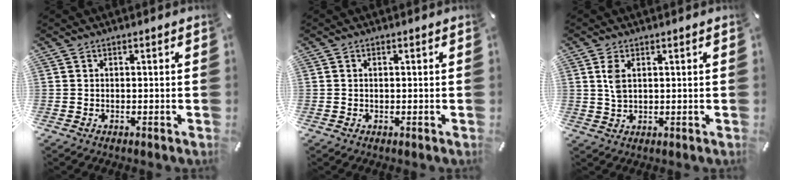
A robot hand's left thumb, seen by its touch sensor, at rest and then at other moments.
{"total": 0.7, "force": [0.0, 0.4, 0.6], "torque": [-0.013, 0.001, -0.001]}
{"total": 3.5, "force": [1.1, 1.7, 2.9], "torque": [-0.070, 0.003, 0.016]}